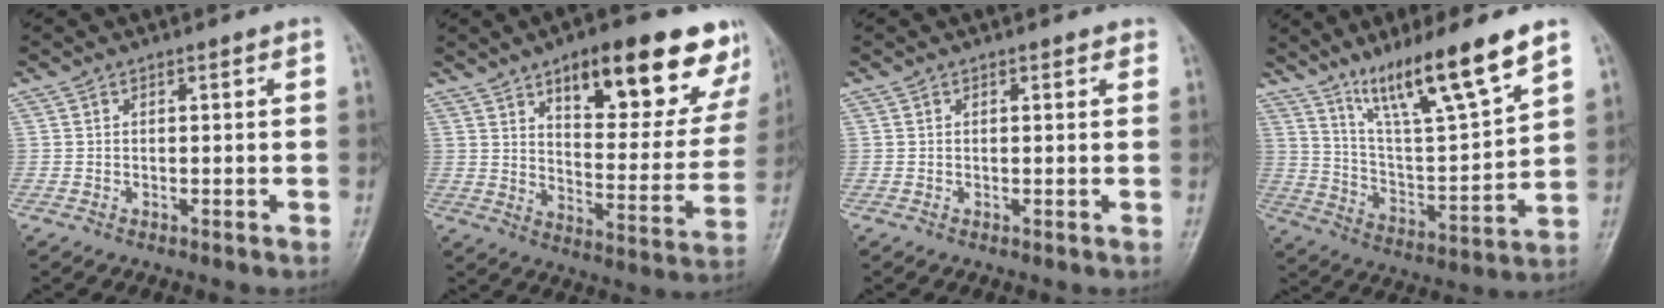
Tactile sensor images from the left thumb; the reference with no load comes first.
{"total": 23.5, "force": [14.0, 9.2, 16.4], "torque": [-0.161, -0.045, 0.198]}
{"total": 0.8, "force": [0.5, 0.4, 0.4], "torque": [-0.003, -0.002, 0.002]}
{"total": 17.3, "force": [11.8, 1.9, 12.5], "torque": [-0.201, -0.062, 0.216]}